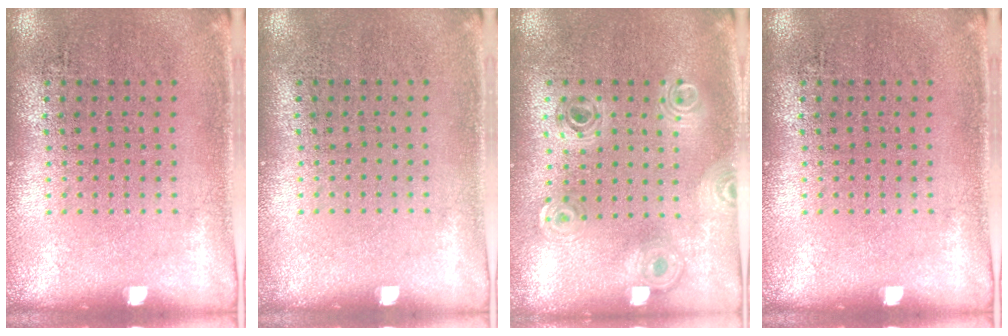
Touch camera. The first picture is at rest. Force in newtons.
{"total": 0.0}
{"total": 0.8, "press": 0.8, "slide": 0.2}
{"total": 0.0}